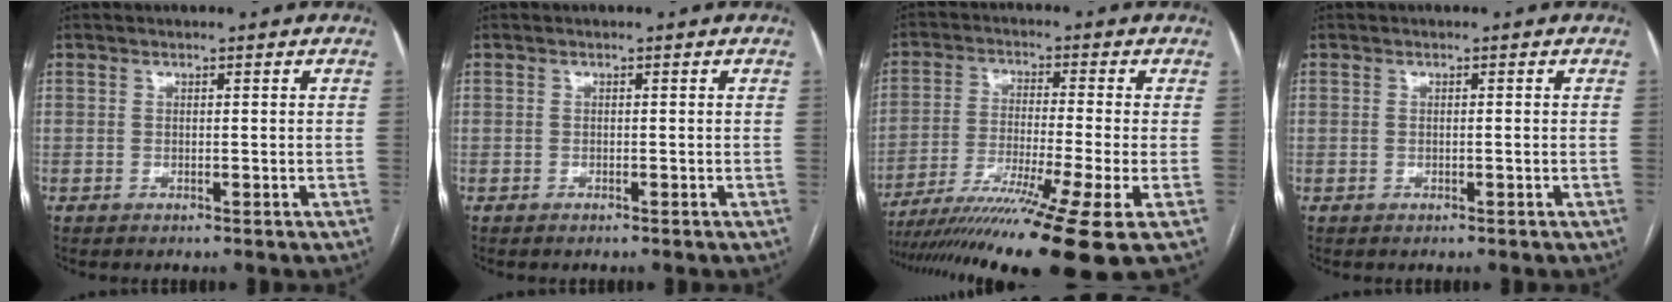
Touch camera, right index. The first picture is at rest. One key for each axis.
{"total": 0.0}
{"total": 17.3, "fx": -12.2, "fy": -2.2, "fz": 12.2, "tx": -0.179, "ty": -0.045, "tz": -0.203}
{"total": 0.5, "fx": -0.1, "fy": 0.0, "fz": 0.5, "tx": -0.011, "ty": 0.000, "tz": 0.000}